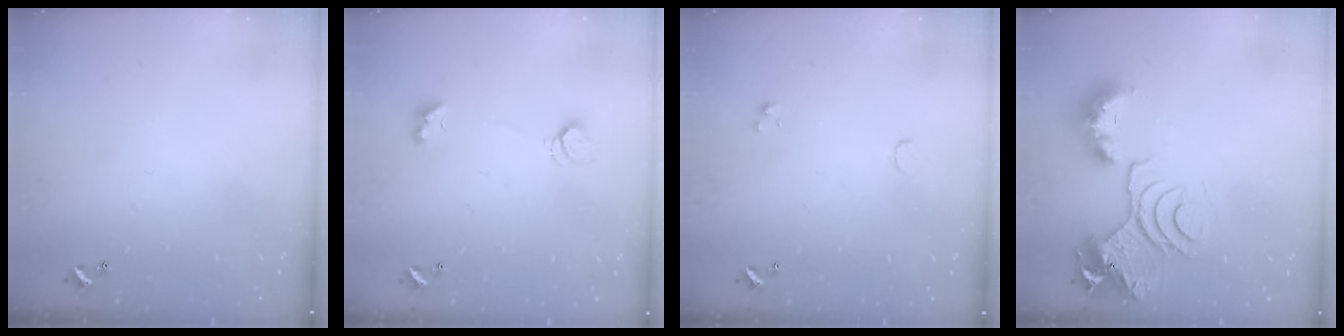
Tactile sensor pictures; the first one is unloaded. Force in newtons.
{"total": 2.5, "press": 2.4, "slide": 0.6}
{"total": 0.9, "press": 0.8, "slide": 0.2}
{"total": 12.0, "press": 11.9, "slide": 1.3}